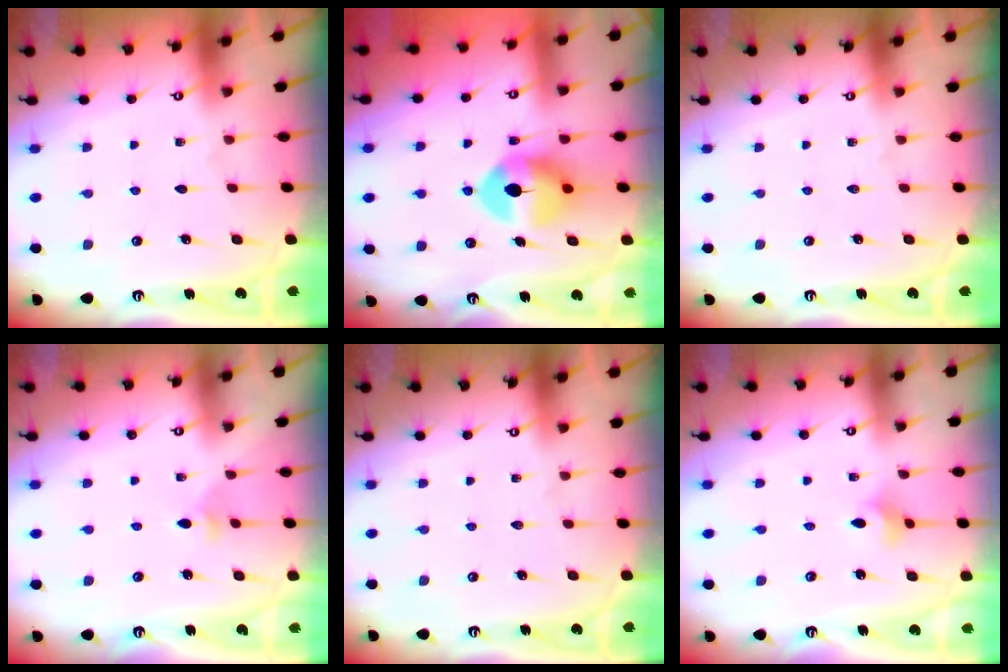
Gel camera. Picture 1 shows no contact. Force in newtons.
{"total": 9.6, "press": 9.5, "slide": 1.4}
{"total": 0.0}
{"total": 3.1, "press": 3.0, "slide": 0.6}
{"total": 0.0}
{"total": 3.4, "press": 3.3, "slide": 0.8}